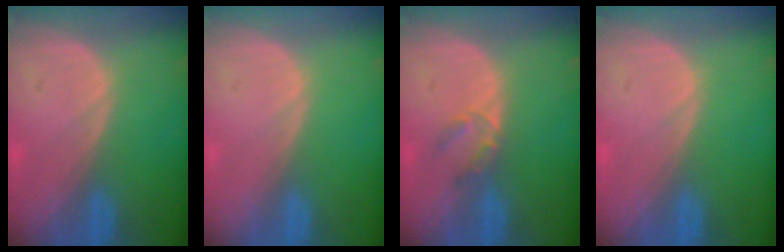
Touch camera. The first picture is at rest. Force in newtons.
{"total": 0.0}
{"total": 2.7, "press": 2.5, "slide": 1.0}
{"total": 0.0}